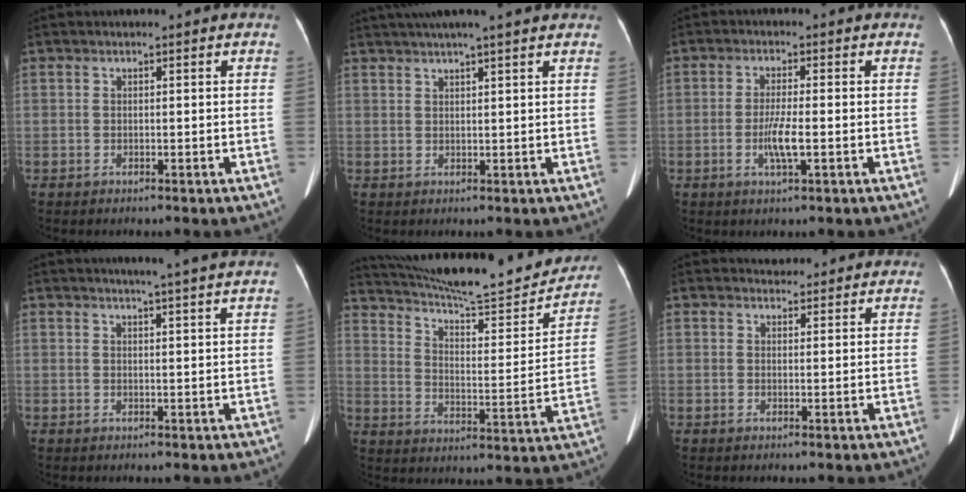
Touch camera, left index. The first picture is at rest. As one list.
[{"total": 10.2, "force": [8.6, -0.3, 5.5], "torque": [-0.088, 0.033, 0.108]}, {"total": 4.2, "force": [-1.1, 0.3, 4.0], "torque": [-0.083, -0.006, -0.021]}, {"total": 8.4, "force": [7.3, -0.8, 4.0], "torque": [-0.051, 0.009, 0.072]}, {"total": 25.0, "force": [22.8, 3.1, 9.9], "torque": [-0.158, -0.034, 0.314]}, {"total": 5.4, "force": [5.1, 1.6, 0.8], "torque": [-0.003, 0.014, 0.053]}]